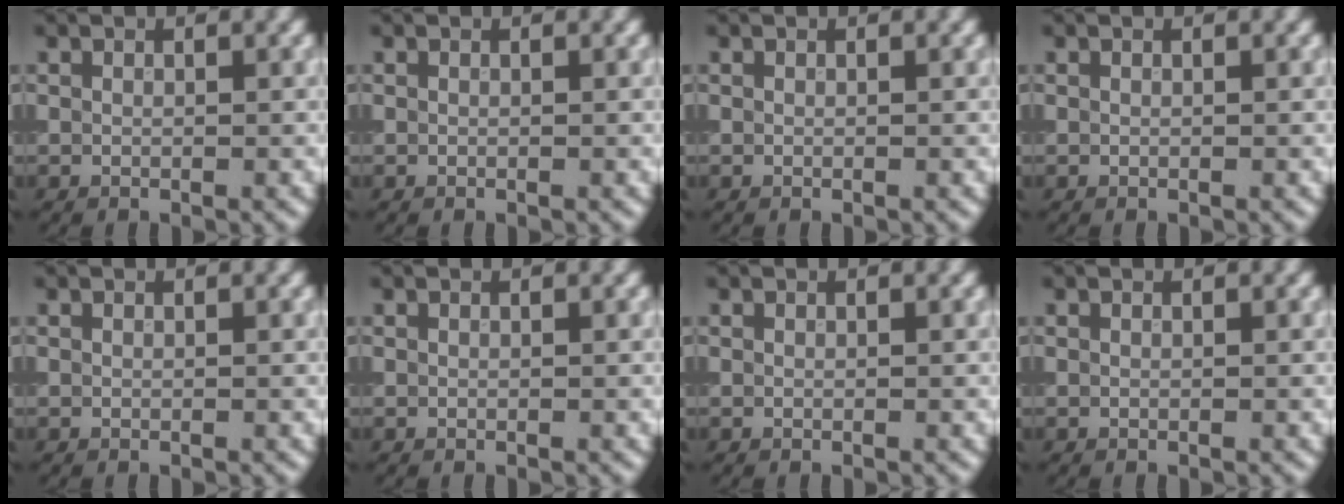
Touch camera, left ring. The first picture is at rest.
{"total": 0.0}
{"total": 0.0}
{"total": 0.0}
{"total": 0.0}
{"total": 0.0}
{"total": 0.0}
{"total": 0.0}